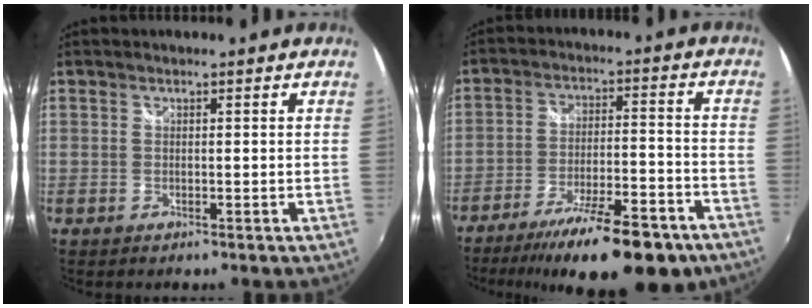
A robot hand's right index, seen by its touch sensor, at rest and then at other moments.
{"total": 19.7, "force": [-14.7, 5.1, 12.1], "torque": [-0.204, -0.025, -0.214]}